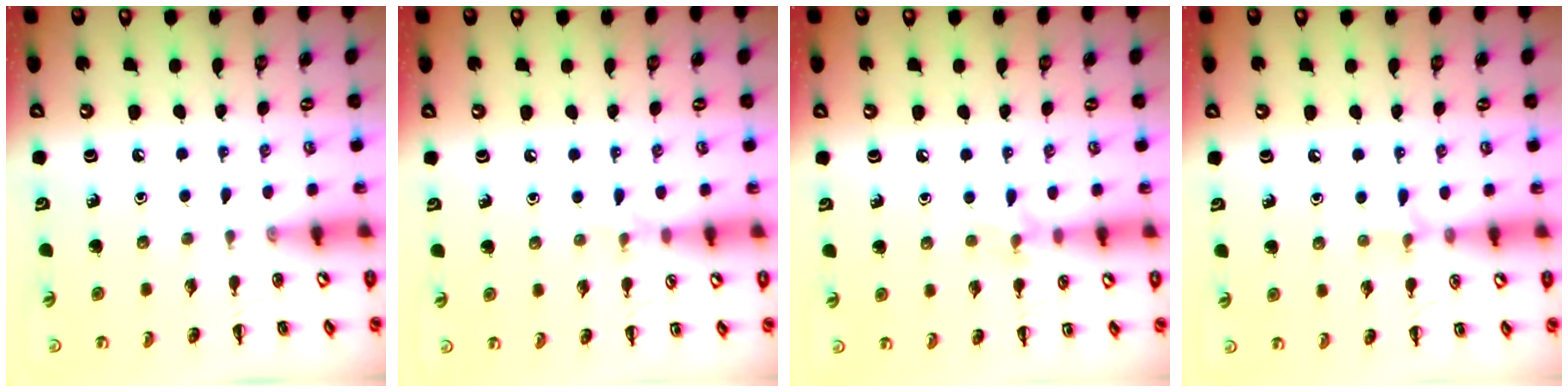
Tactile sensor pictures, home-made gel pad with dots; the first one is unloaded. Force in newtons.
{"total": 4.4, "press": 4.1, "slide": 1.7}
{"total": 5.9, "press": 5.6, "slide": 1.9}
{"total": 5.1, "press": 4.8, "slide": 1.7}